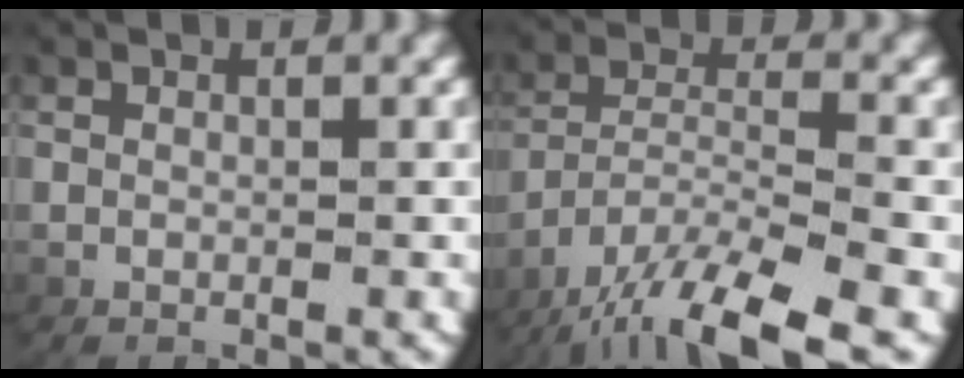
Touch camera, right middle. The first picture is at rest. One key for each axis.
{"total": 7.0, "fx": -3.7, "fy": 2.2, "fz": 5.4, "tx": -0.100, "ty": -0.016, "tz": -0.050}